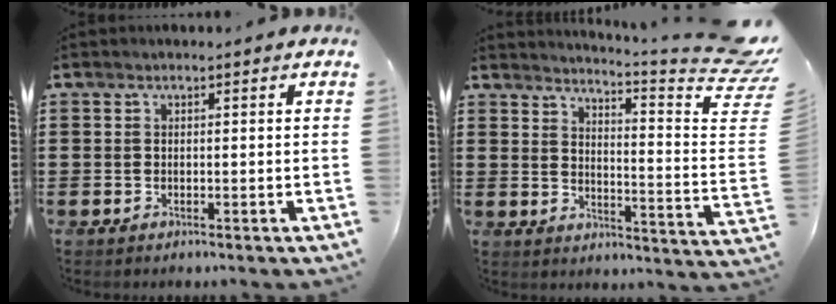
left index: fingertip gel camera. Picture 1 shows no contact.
{"total": 6.8, "force": [5.2, 0.1, 4.4], "torque": [-0.071, -0.054, 0.079]}